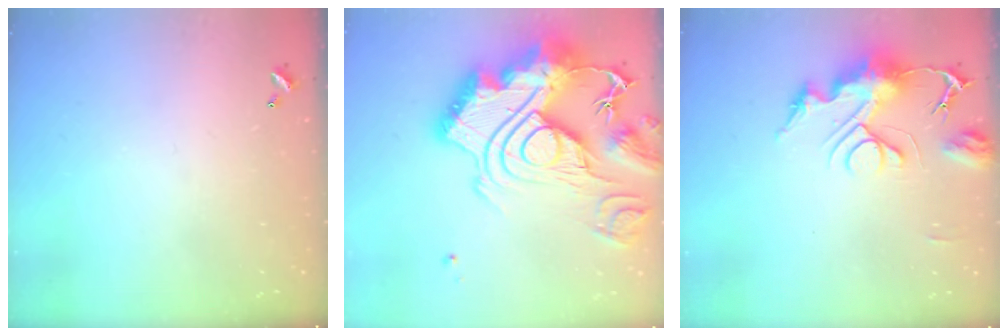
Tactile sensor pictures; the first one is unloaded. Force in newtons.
{"total": 0.7, "press": 0.7, "slide": 0.0}
{"total": 11.9, "press": 11.9, "slide": 1.3}